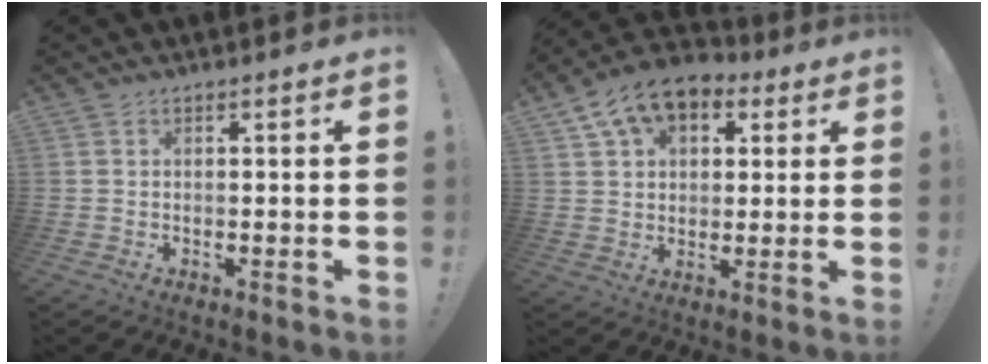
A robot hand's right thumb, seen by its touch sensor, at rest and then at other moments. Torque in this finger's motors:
{"motor_torque": [0.53, 0.82, 0.25, -0.03, 0.08]}